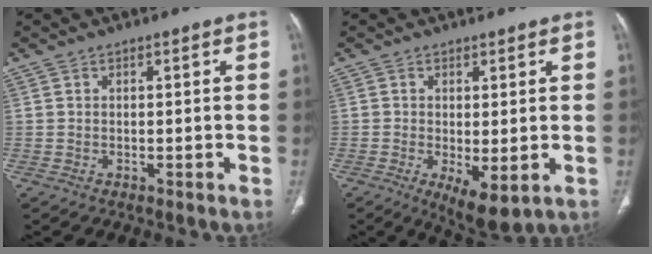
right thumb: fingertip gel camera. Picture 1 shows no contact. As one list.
[{"total": 7.1, "force": [-1.8, 2.7, 6.2], "torque": [-0.101, -0.020, -0.018]}]